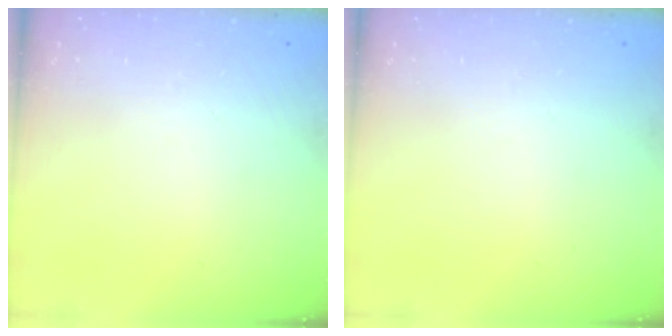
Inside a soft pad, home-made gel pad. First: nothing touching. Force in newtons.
{"total": 0.0}